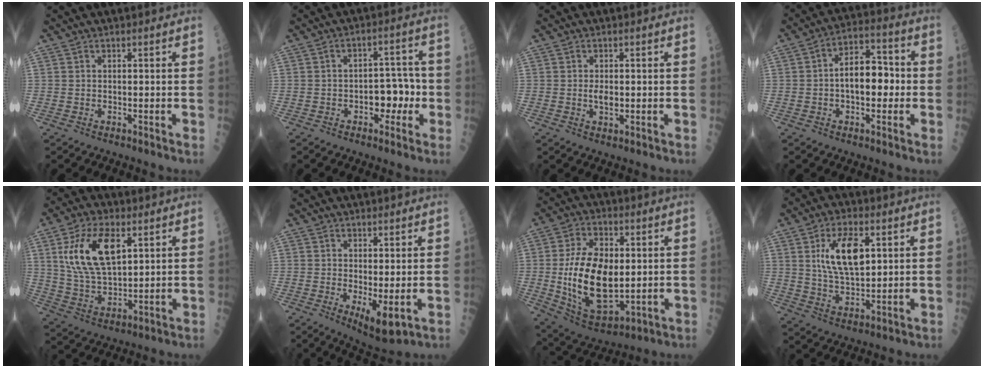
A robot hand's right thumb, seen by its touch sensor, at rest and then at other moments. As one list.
[{"total": 6.9, "force": [-1.7, 4.3, 5.1], "torque": [-0.036, 0.031, -0.026]}, {"total": 2.6, "force": [-0.1, 1.3, 2.2], "torque": [-0.035, -0.001, -0.001]}, {"total": 10.6, "force": [-0.5, 5.9, 8.7], "torque": [-0.110, 0.032, -0.014]}, {"total": 14.6, "force": [5.1, 7.0, 11.8], "torque": [-0.225, -0.012, 0.104]}, {"total": 6.3, "force": [-0.9, 2.1, 5.8], "torque": [-0.087, -0.019, -0.003]}, {"total": 19.1, "force": [-0.1, 10.3, 16.1], "torque": [-0.285, -0.012, 0.014]}, {"total": 11.7, "force": [3.4, 5.4, 9.8], "torque": [-0.168, -0.013, 0.068]}]